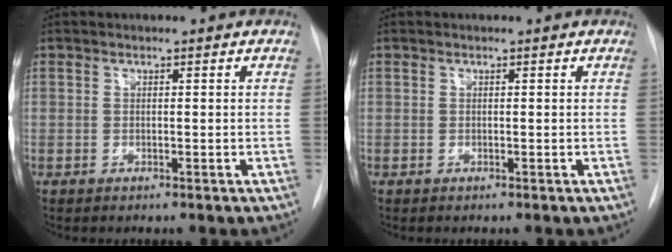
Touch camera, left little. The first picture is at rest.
{"total": 0.0}